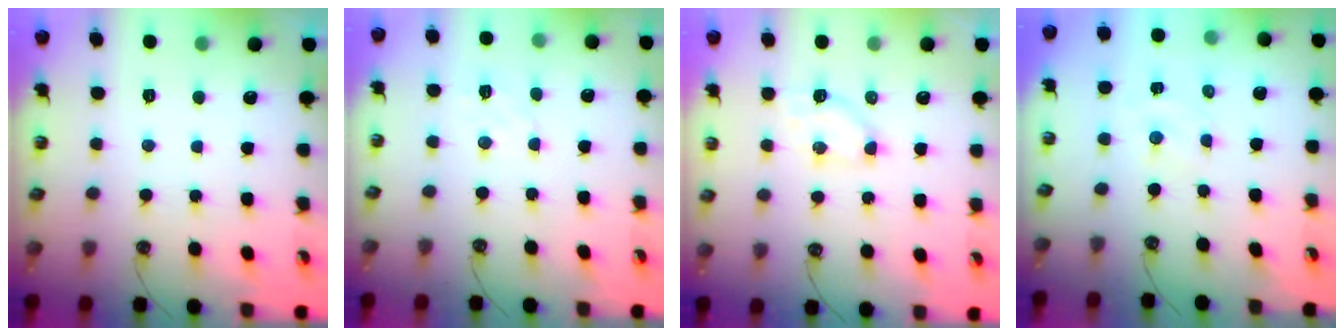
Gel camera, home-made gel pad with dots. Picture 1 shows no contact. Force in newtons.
{"total": 5.3, "press": 5.3, "slide": 0.7}
{"total": 5.1, "press": 5.1, "slide": 0.6}
{"total": 1.4, "press": 1.4, "slide": 0.2}